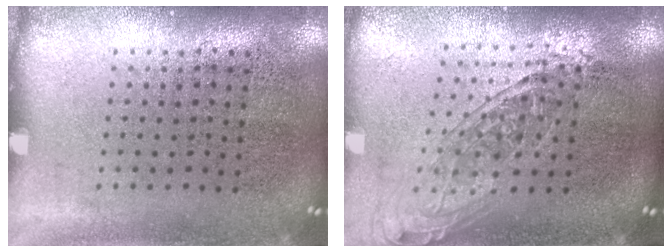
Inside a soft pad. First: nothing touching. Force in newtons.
{"total": 1.5, "press": 1.3, "slide": 0.8}